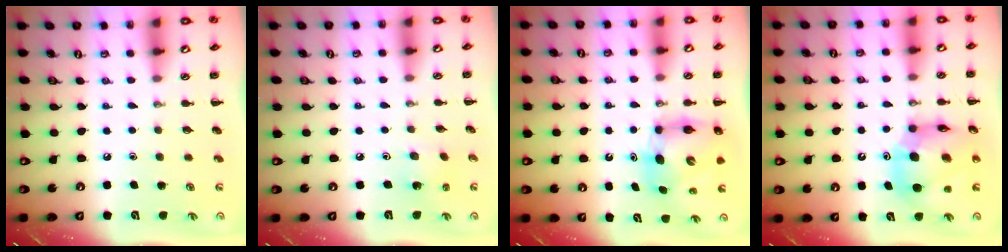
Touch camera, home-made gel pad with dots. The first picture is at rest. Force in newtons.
{"total": 1.5, "press": 1.3, "slide": 0.6}
{"total": 7.0, "press": 6.9, "slide": 0.8}
{"total": 13.5, "press": 13.0, "slide": 3.8}